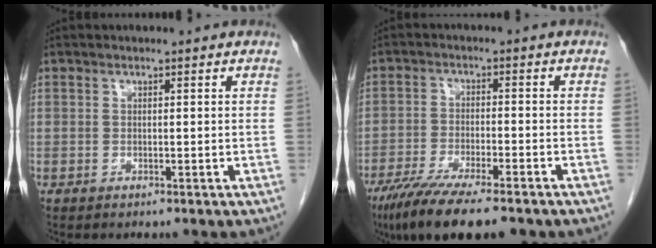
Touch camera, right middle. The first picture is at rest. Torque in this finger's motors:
{"motor_torque": [1.29, -0.85, 0.21, 0.14]}